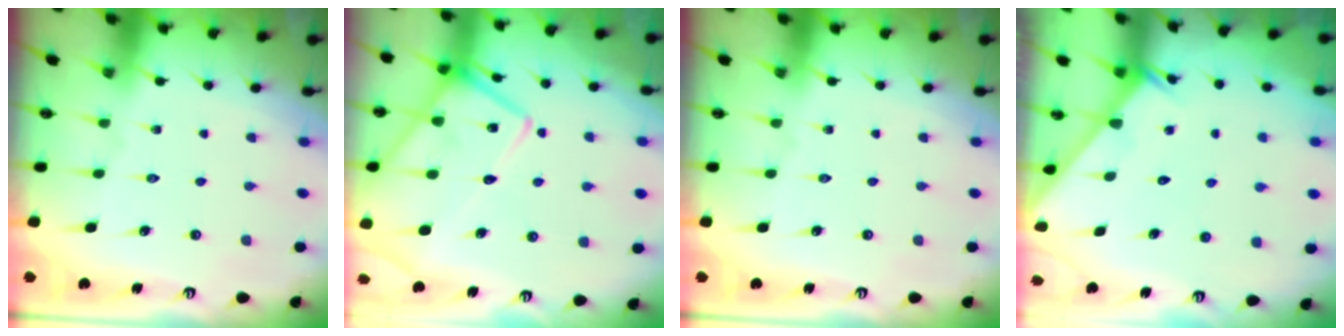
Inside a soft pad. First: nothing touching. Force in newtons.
{"total": 17.0, "press": 17.0, "slide": 1.4}
{"total": 0.0}
{"total": 2.9, "press": 2.9, "slide": 0.1}